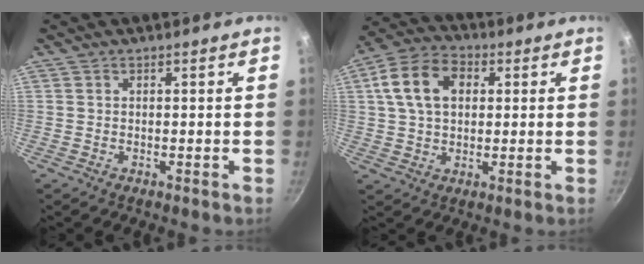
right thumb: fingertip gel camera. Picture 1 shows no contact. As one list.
[{"total": 12.1, "force": [2.9, 8.4, 8.3], "torque": [-0.134, 0.015, 0.037]}]